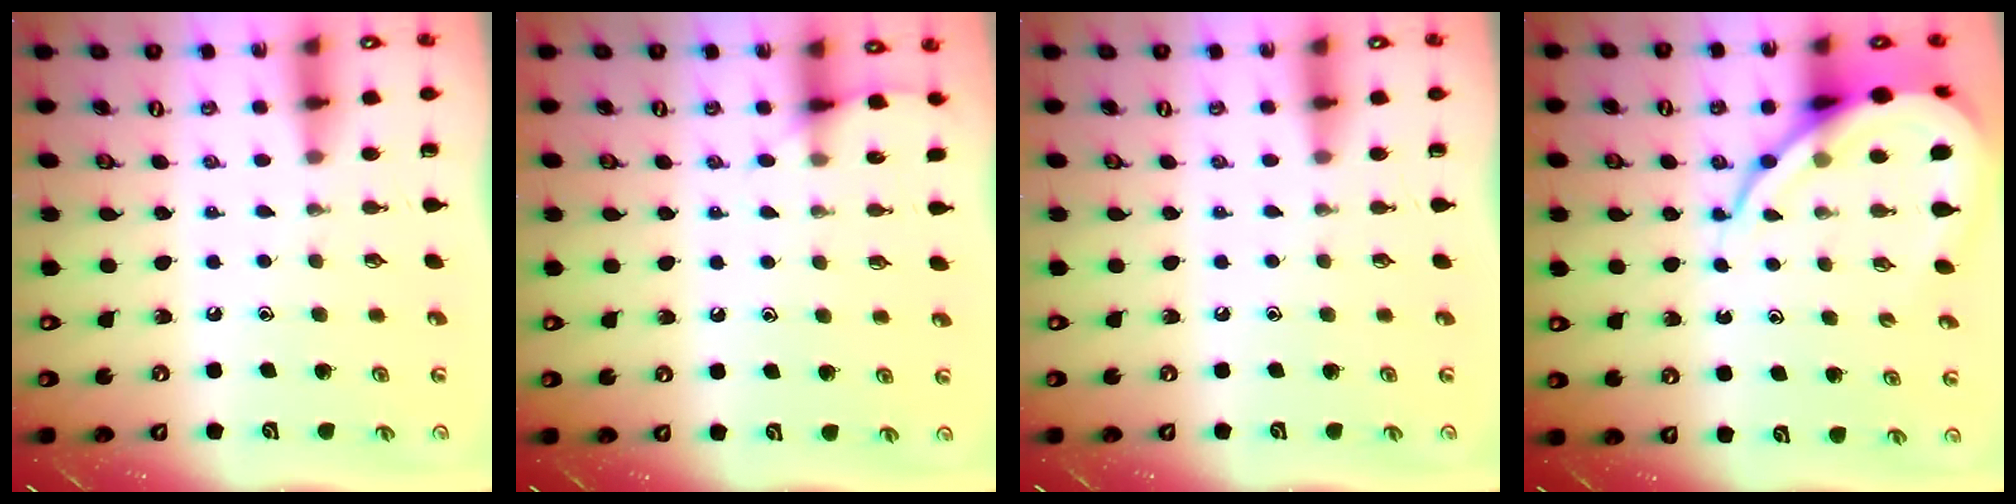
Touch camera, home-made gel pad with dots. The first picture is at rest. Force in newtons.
{"total": 5.8, "press": 5.8, "slide": 0.7}
{"total": 0.0}
{"total": 12.6, "press": 12.5, "slide": 1.2}